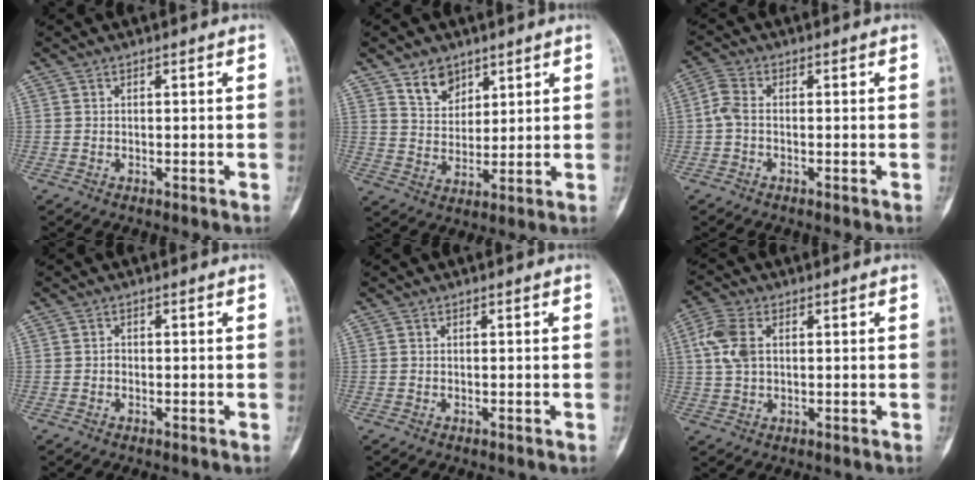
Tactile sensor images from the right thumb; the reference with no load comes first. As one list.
[{"total": 6.5, "force": [4.3, 4.2, 2.3], "torque": [-0.015, -0.033, 0.085]}, {"total": 3.0, "force": [-0.6, 1.8, 2.4], "torque": [-0.059, 0.006, -0.024]}, {"total": 0.7, "force": [-0.3, 0.5, 0.3], "torque": [-0.001, 0.004, -0.010]}, {"total": 0.0}, {"total": 6.5, "force": [1.2, 3.9, 5.0], "torque": [-0.124, 0.011, 0.019]}]